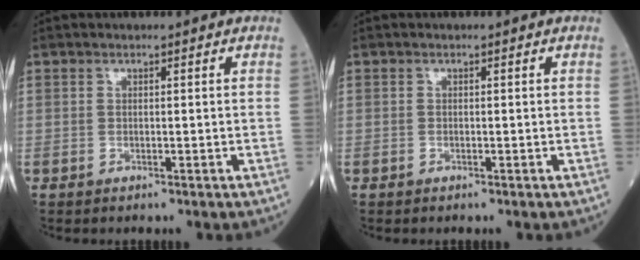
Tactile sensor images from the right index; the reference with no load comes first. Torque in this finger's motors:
{"motor_torque": [0.08, 0.01, 0.05, -0.01]}